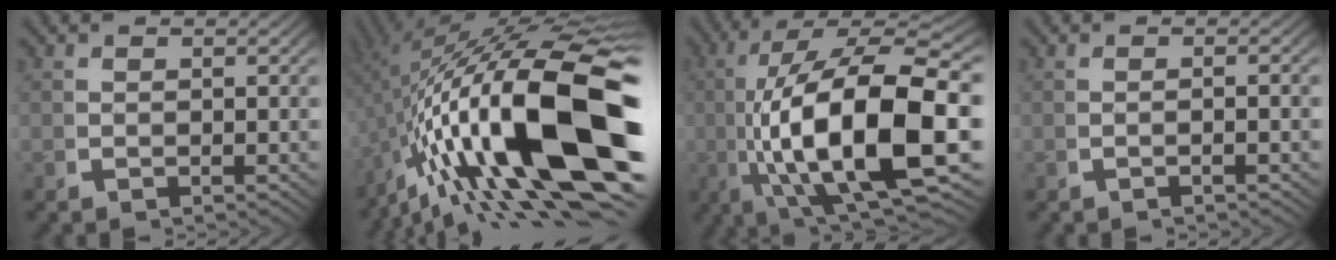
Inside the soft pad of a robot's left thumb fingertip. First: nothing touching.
{"total": 25.3, "force": [-1.5, 12.6, 21.9], "torque": [-0.360, -0.042, -0.004]}
{"total": 21.0, "force": [-1.4, 10.1, 18.3], "torque": [-0.358, -0.063, 0.018]}
{"total": 1.0, "force": [-0.5, -0.2, 0.8], "torque": [-0.016, 0.011, -0.011]}